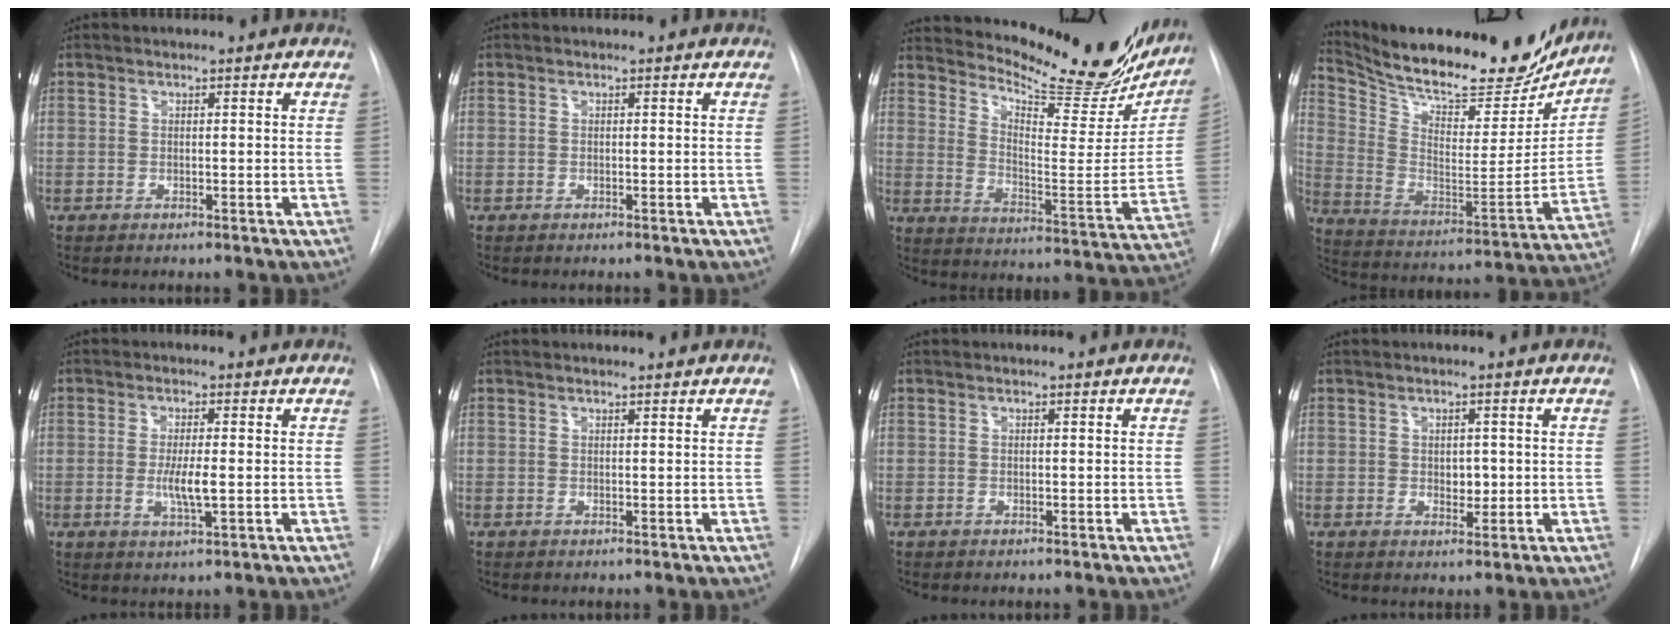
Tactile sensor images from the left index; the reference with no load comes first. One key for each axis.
{"total": 0.0}
{"total": 23.6, "fx": 20.8, "fy": 5.4, "fz": 9.6, "tx": -0.141, "ty": -0.071, "tz": 0.272}
{"total": 26.2, "fx": 23.1, "fy": 6.5, "fz": 10.5, "tx": -0.182, "ty": -0.042, "tz": 0.337}
{"total": 4.1, "fx": -0.5, "fy": 0.5, "fz": 4.0, "tx": -0.081, "ty": -0.009, "tz": -0.007}
{"total": 1.3, "fx": 1.3, "fy": 0.0, "fz": 0.2, "tx": -0.007, "ty": 0.007, "tz": 0.019}
{"total": 0.0}
{"total": 2.1, "fx": 0.1, "fy": 1.4, "fz": 1.6, "tx": -0.021, "ty": -0.004, "tz": 0.006}